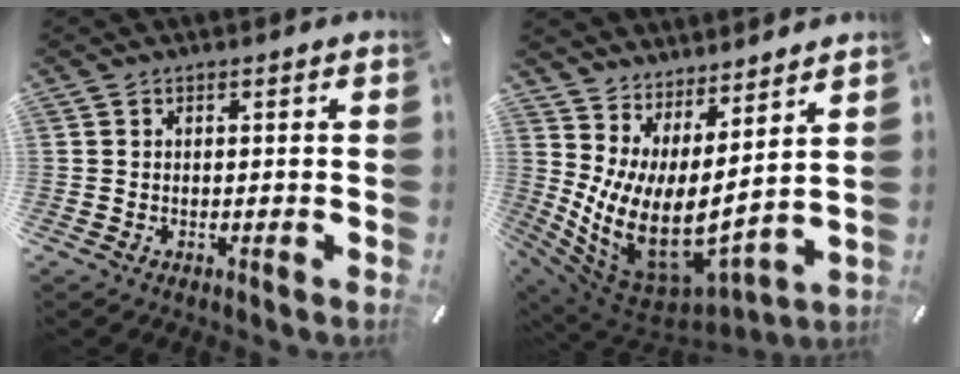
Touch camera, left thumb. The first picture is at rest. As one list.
[{"total": 12.8, "force": [0.0, 6.5, 11.0], "torque": [-0.240, -0.053, 0.008]}]